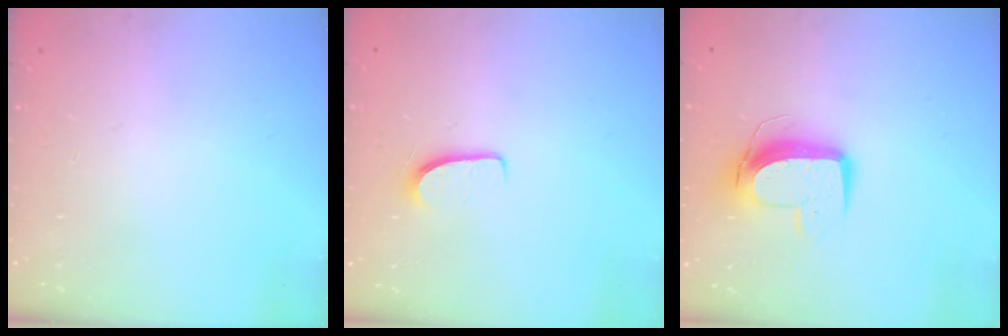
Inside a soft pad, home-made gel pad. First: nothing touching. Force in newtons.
{"total": 5.8, "press": 5.8, "slide": 0.5}
{"total": 10.6, "press": 10.6, "slide": 0.9}